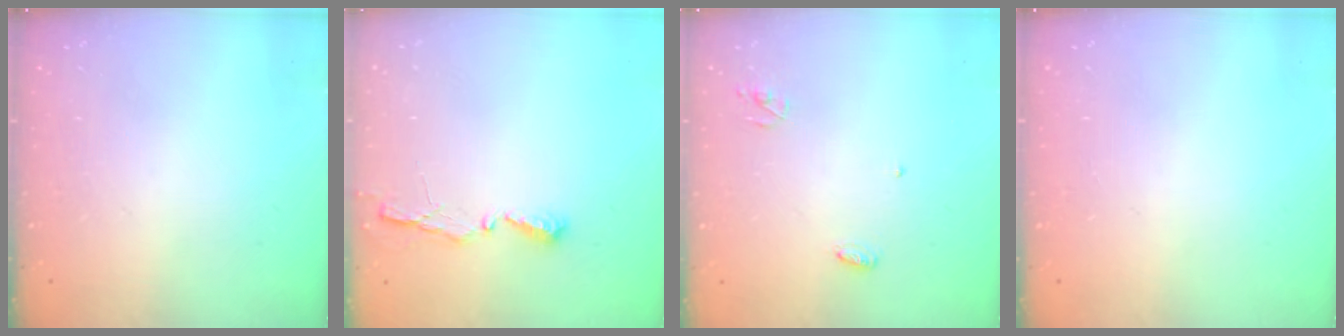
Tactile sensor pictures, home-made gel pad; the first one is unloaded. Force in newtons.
{"total": 4.5, "press": 4.5, "slide": 0.4}
{"total": 3.5, "press": 3.5, "slide": 0.2}
{"total": 0.0}